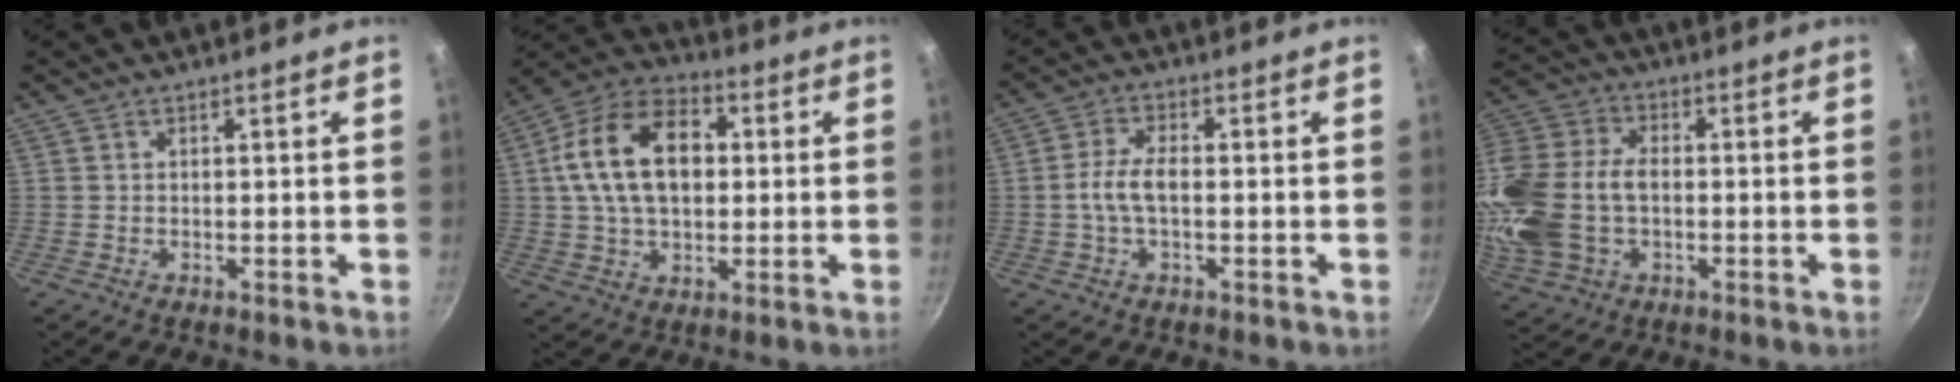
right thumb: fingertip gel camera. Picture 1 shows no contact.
{"total": 17.4, "force": [2.5, 11.3, 13.0], "torque": [-0.201, 0.024, 0.029]}
{"total": 5.4, "force": [-0.6, 2.5, 4.7], "torque": [-0.097, 0.018, -0.017]}
{"total": 19.2, "force": [-1.8, 13.1, 13.9], "torque": [-0.307, 0.035, -0.032]}